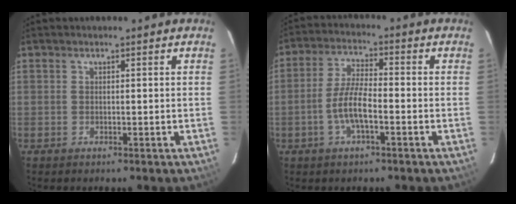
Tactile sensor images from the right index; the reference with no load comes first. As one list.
[{"total": 6.2, "force": [-2.3, 1.6, 5.6], "torque": [-0.115, 0.006, -0.045]}]